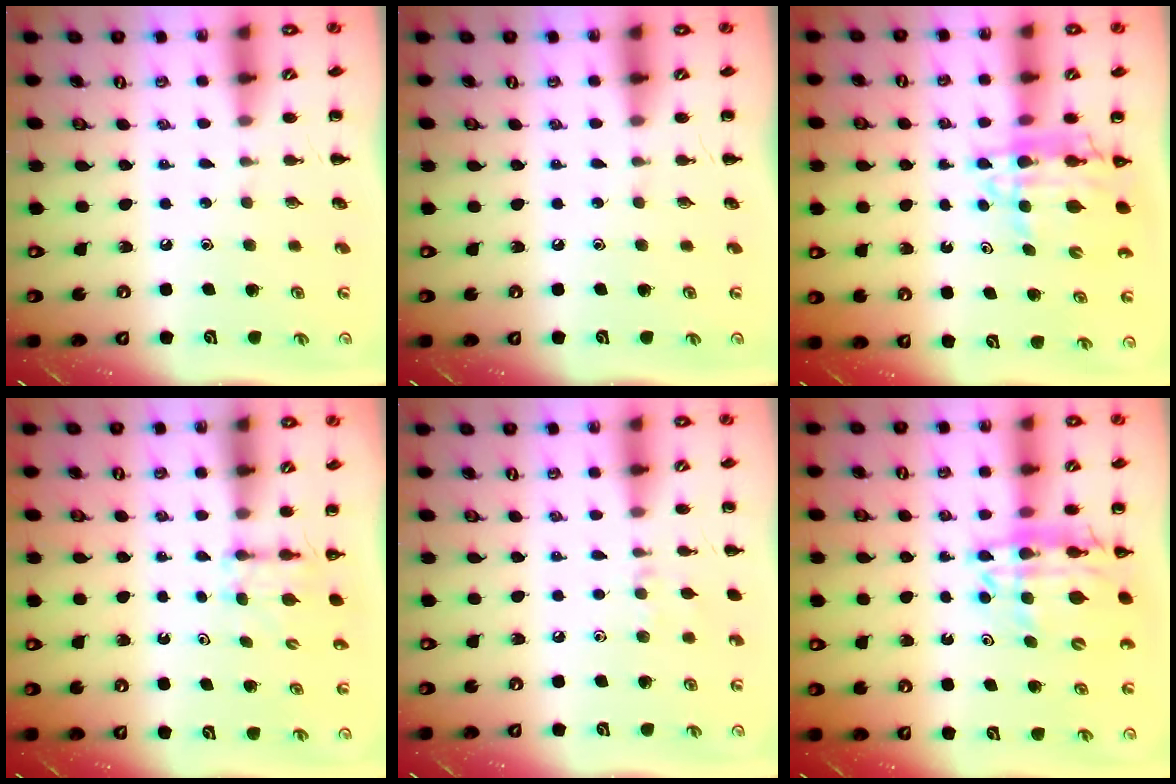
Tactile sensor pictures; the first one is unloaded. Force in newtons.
{"total": 0.0}
{"total": 8.5, "press": 8.0, "slide": 2.9}
{"total": 2.7, "press": 2.5, "slide": 1.1}
{"total": 5.5, "press": 5.1, "slide": 1.9}
{"total": 15.2, "press": 14.7, "slide": 3.9}